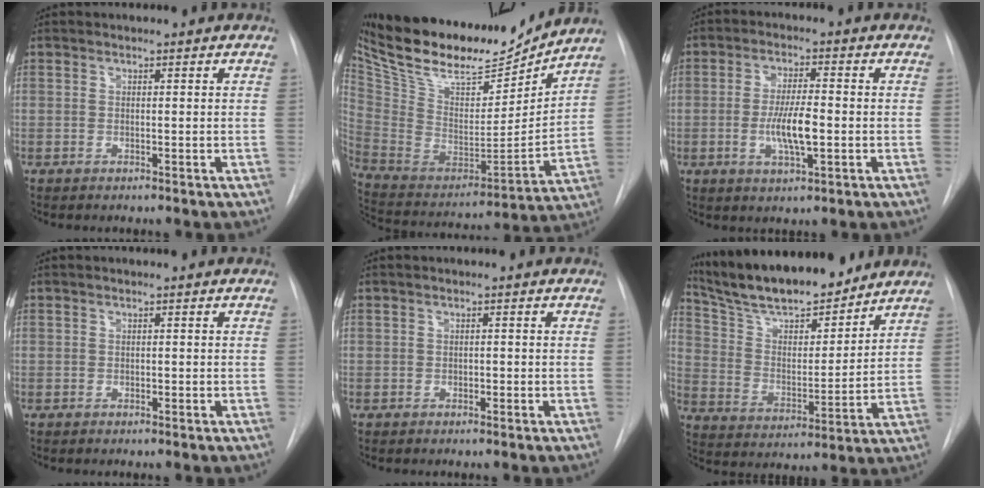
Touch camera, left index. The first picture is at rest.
{"total": 26.4, "force": [22.7, 6.5, 11.7], "torque": [-0.214, -0.022, 0.367]}
{"total": 6.7, "force": [-1.3, 1.4, 6.4], "torque": [-0.124, -0.005, -0.024]}
{"total": 0.0}
{"total": 0.6, "force": [-0.3, 0.4, 0.3], "torque": [-0.001, 0.001, -0.006]}
{"total": 17.7, "force": [15.7, 3.2, 7.6], "torque": [-0.133, 0.004, 0.269]}